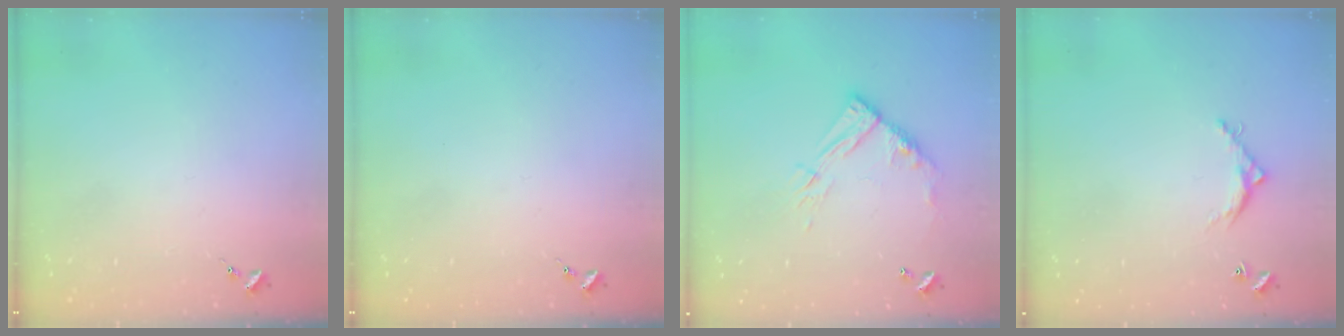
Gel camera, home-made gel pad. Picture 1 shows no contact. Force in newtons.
{"total": 0.0}
{"total": 11.8, "press": 11.7, "slide": 1.0}
{"total": 6.0, "press": 6.0, "slide": 0.3}